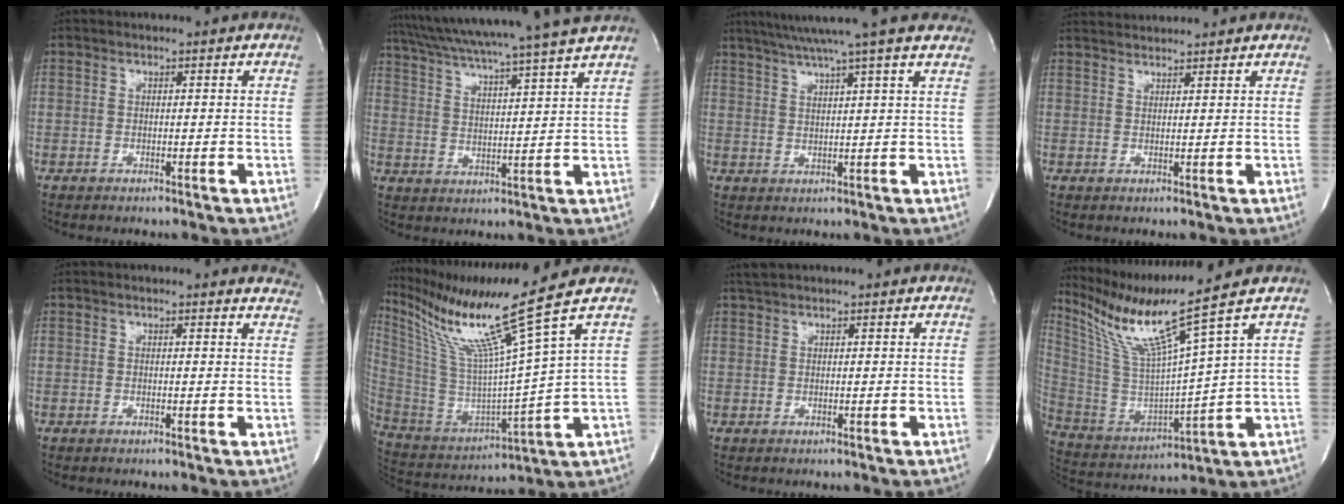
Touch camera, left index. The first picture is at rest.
{"total": 18.5, "force": [16.2, -2.2, 8.6], "torque": [-0.154, -0.014, 0.235]}
{"total": 14.5, "force": [12.2, -1.1, 7.8], "torque": [-0.136, 0.021, 0.157]}
{"total": 4.3, "force": [4.3, -0.3, 0.5], "torque": [-0.013, 0.028, 0.073]}
{"total": 3.5, "force": [3.5, 0.5, 0.1], "torque": [-0.001, -0.022, 0.009]}
{"total": 17.7, "force": [12.4, -3.8, 12.0], "torque": [-0.232, -0.048, 0.236]}
{"total": 1.8, "force": [1.7, 0.3, 0.5], "torque": [-0.013, 0.016, 0.034]}
{"total": 13.9, "force": [10.4, -3.7, 8.5], "torque": [-0.170, -0.034, 0.212]}